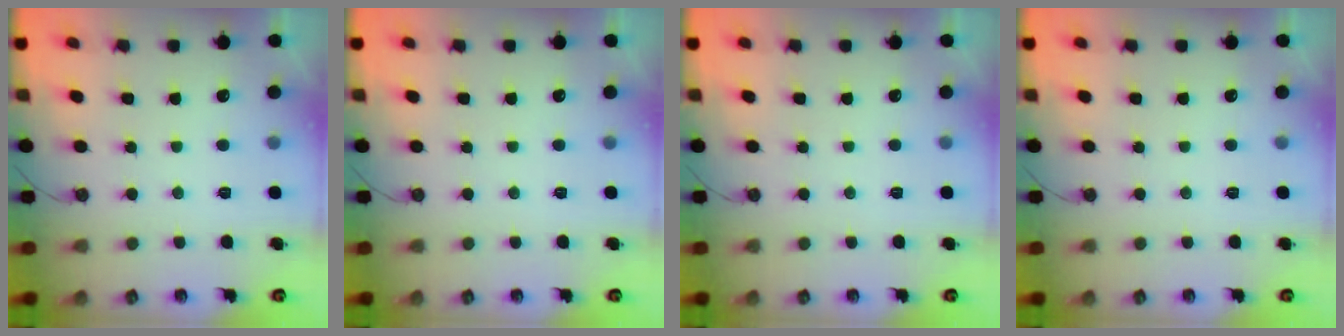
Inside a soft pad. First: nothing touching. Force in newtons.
{"total": 0.0}
{"total": 0.0}
{"total": 0.0}